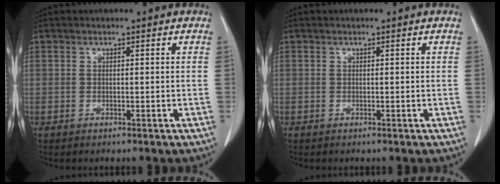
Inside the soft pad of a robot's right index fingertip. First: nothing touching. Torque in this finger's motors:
{"motor_torque": [-0.04, 0.05, -0.02, 0.00]}